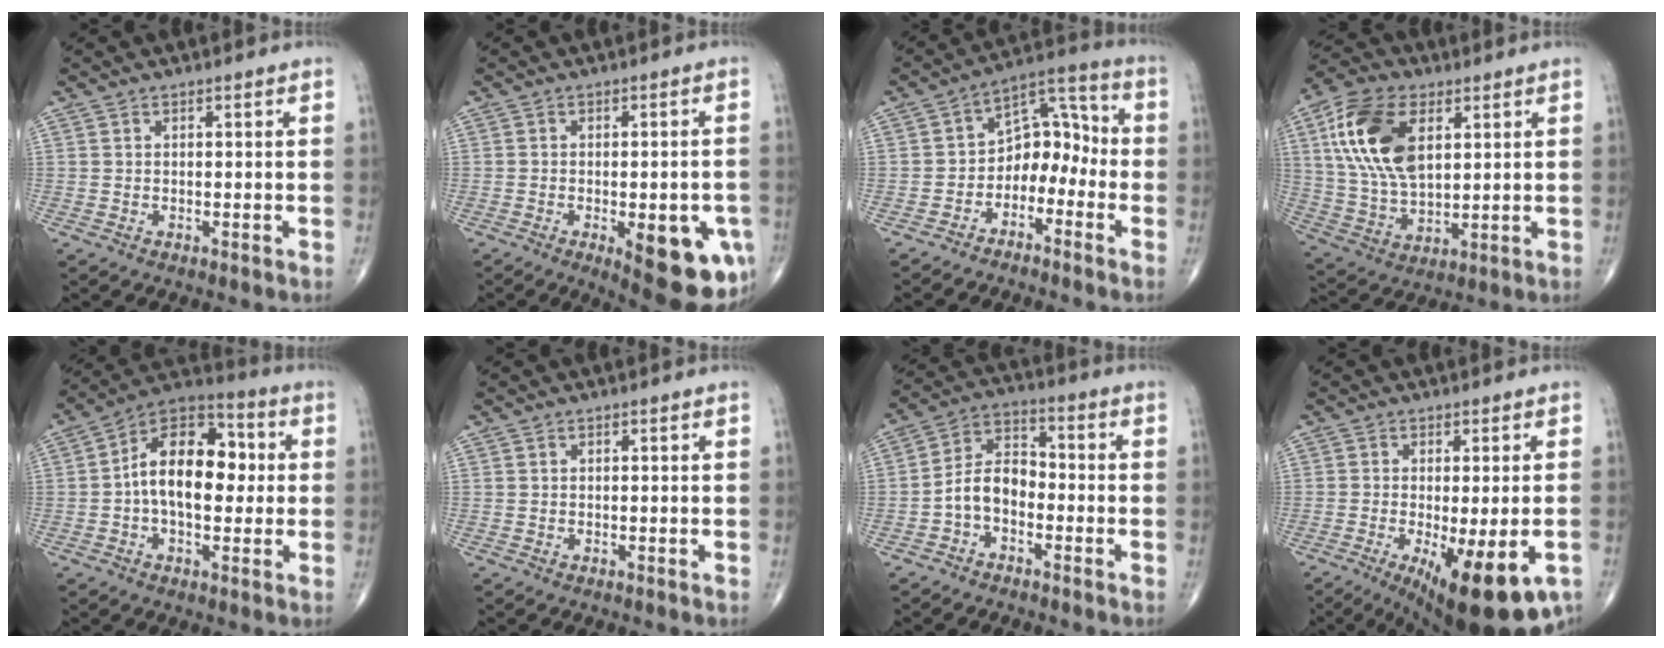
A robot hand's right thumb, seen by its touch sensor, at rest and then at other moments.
{"total": 14.7, "force": [-5.1, 5.5, 12.6], "torque": [-0.118, 0.004, -0.048]}
{"total": 9.8, "force": [-3.8, 6.8, 6.1], "torque": [-0.054, 0.072, -0.076]}
{"total": 16.8, "force": [5.5, 9.4, 12.9], "torque": [-0.239, -0.009, 0.105]}
{"total": 15.4, "force": [0.4, 9.1, 12.3], "torque": [-0.172, 0.037, -0.005]}
{"total": 0.0}
{"total": 7.6, "force": [-2.6, 4.9, 5.2], "torque": [-0.085, 0.039, -0.062]}
{"total": 15.5, "force": [-7.0, 4.7, 13.0], "torque": [-0.162, -0.013, -0.094]}